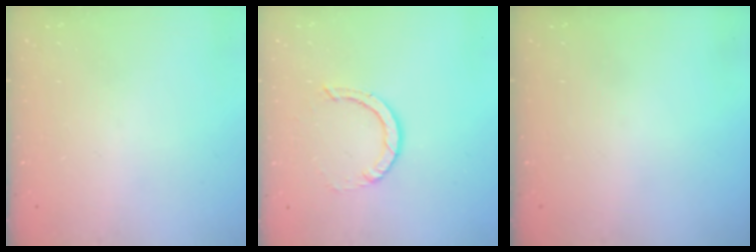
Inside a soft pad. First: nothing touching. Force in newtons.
{"total": 2.9, "press": 2.9, "slide": 0.2}
{"total": 0.0}